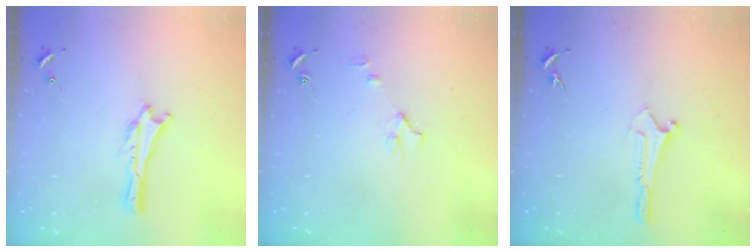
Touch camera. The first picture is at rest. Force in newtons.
{"total": 3.1, "press": 3.1, "slide": 0.3}
{"total": 0.0}